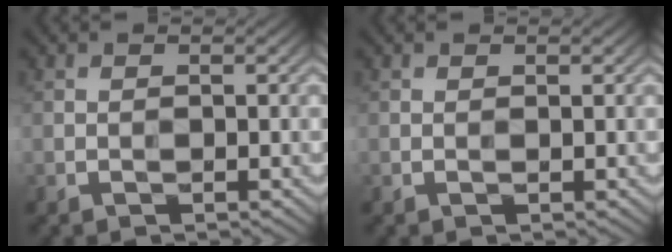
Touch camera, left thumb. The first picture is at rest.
{"total": 0.0}